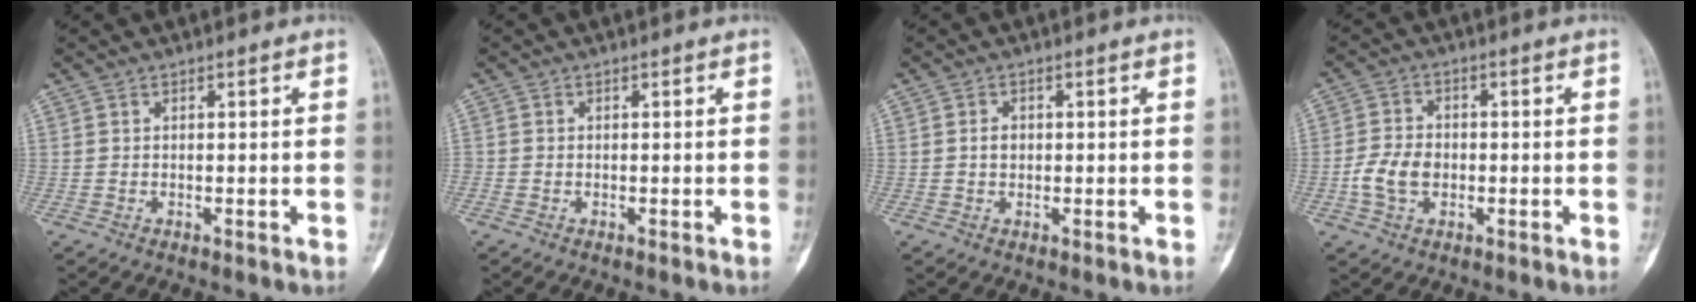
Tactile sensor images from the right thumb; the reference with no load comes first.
{"total": 0.5, "force": [-0.1, 0.5, 0.1], "torque": [0.001, 0.002, -0.005]}
{"total": 1.9, "force": [0.1, 1.5, 1.2], "torque": [-0.009, 0.005, 0.002]}
{"total": 6.2, "force": [-1.3, 4.4, 4.2], "torque": [-0.078, 0.012, -0.029]}